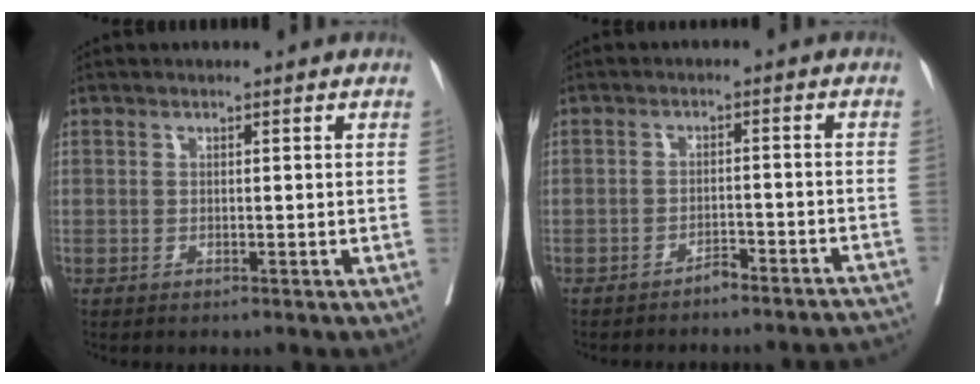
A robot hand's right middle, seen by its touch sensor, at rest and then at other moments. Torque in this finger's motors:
{"motor_torque": [0.19, -1.18, -0.02, -0.01]}